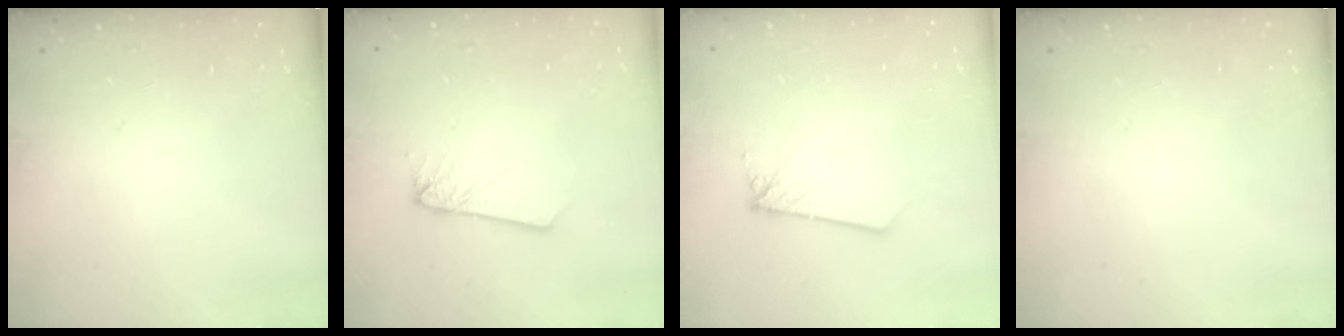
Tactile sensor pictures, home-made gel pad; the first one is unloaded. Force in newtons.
{"total": 2.6, "press": 2.6, "slide": 0.2}
{"total": 2.7, "press": 2.7, "slide": 0.2}
{"total": 0.0}